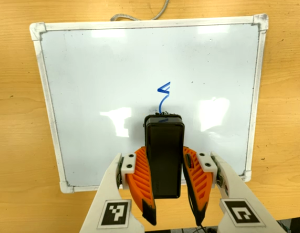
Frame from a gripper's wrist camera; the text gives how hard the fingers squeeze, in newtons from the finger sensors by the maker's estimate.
{"total": 8.4, "left": 6.1, "right": 10.6}